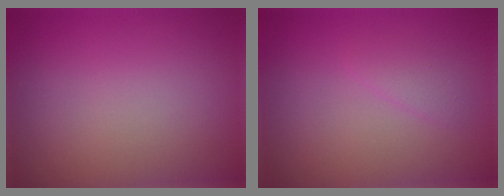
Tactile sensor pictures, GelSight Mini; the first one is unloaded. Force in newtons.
{"total": 1.1, "press": 1.1, "slide": 0.1}